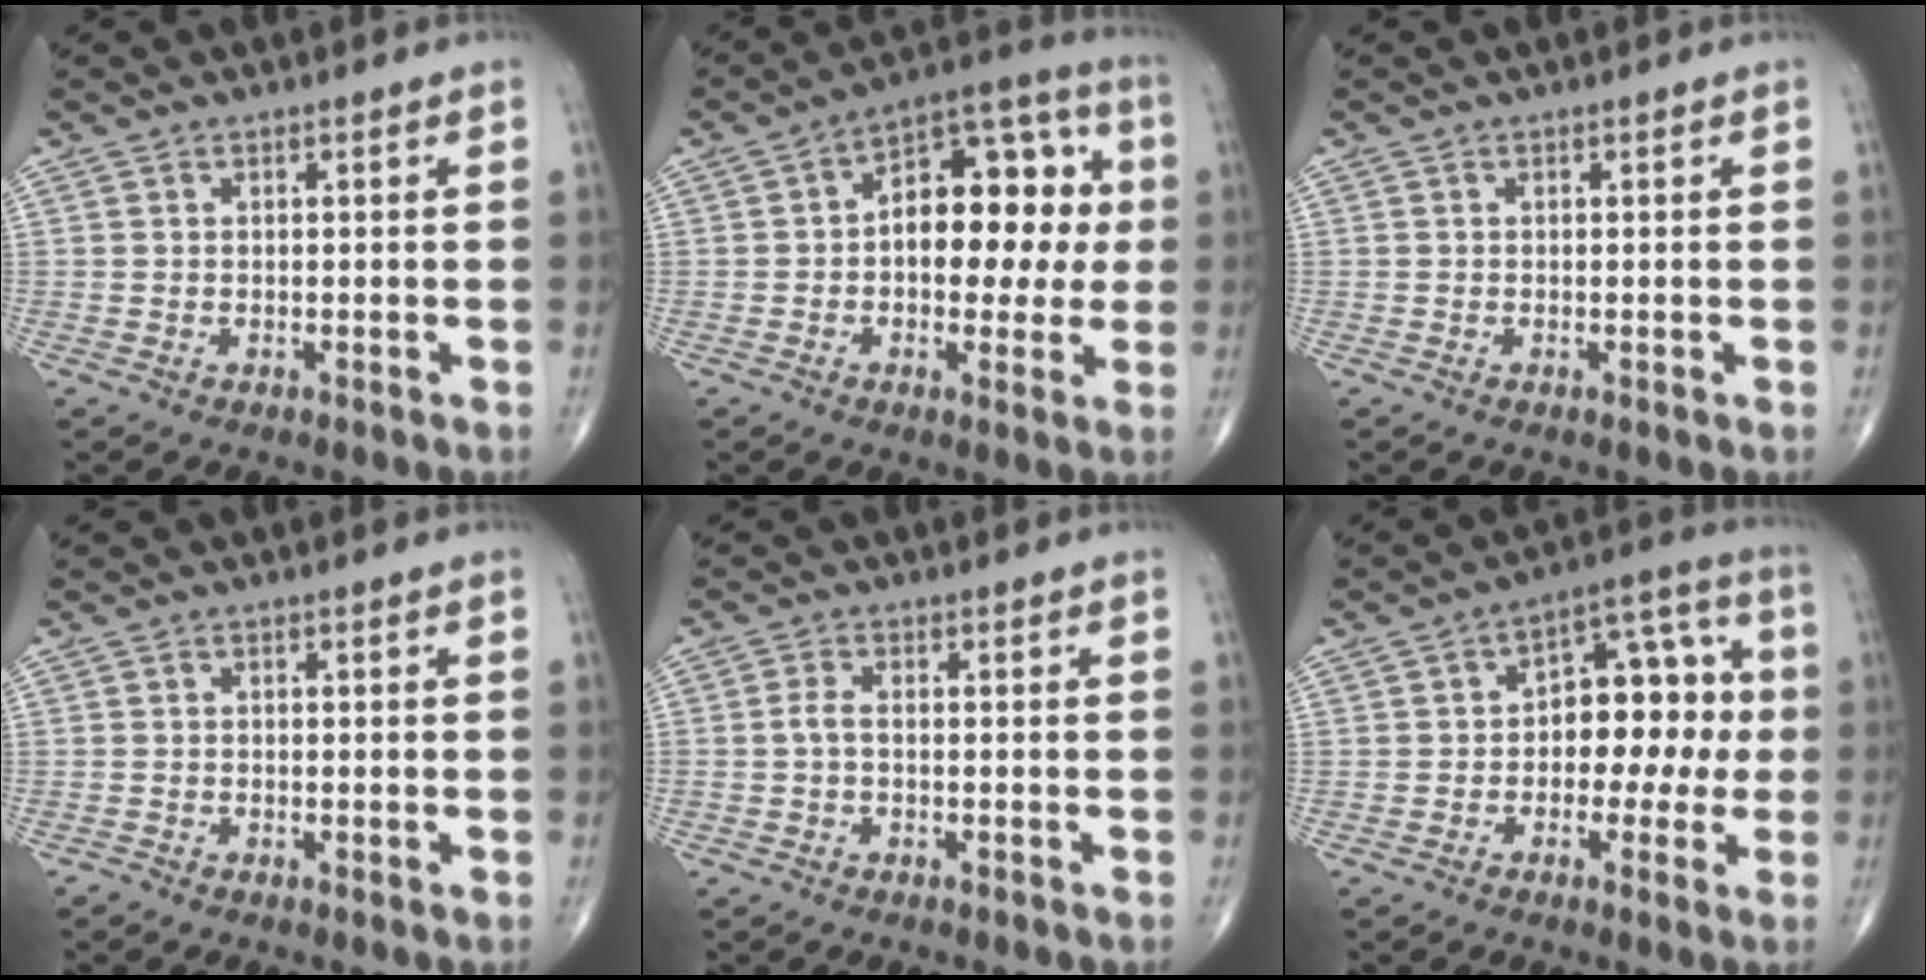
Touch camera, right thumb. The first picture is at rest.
{"total": 17.0, "force": [0.8, 9.8, 13.9], "torque": [-0.152, 0.037, 0.007]}
{"total": 0.0}
{"total": 0.6, "force": [-0.5, 0.1, 0.3], "torque": [-0.001, -0.003, -0.013]}
{"total": 1.7, "force": [-0.4, 0.6, 1.6], "torque": [-0.034, 0.001, -0.011]}
{"total": 12.3, "force": [-0.4, 7.7, 9.6], "torque": [-0.085, 0.047, -0.013]}